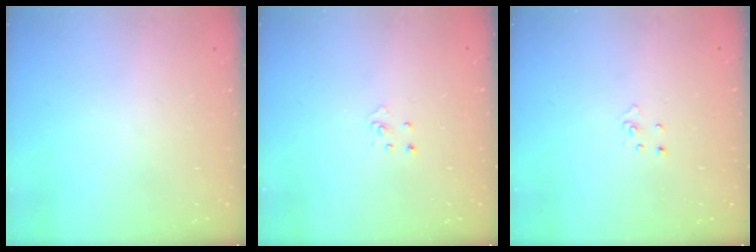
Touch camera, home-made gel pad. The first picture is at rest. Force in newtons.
{"total": 2.8, "press": 2.8, "slide": 0.3}
{"total": 3.0, "press": 2.9, "slide": 0.3}